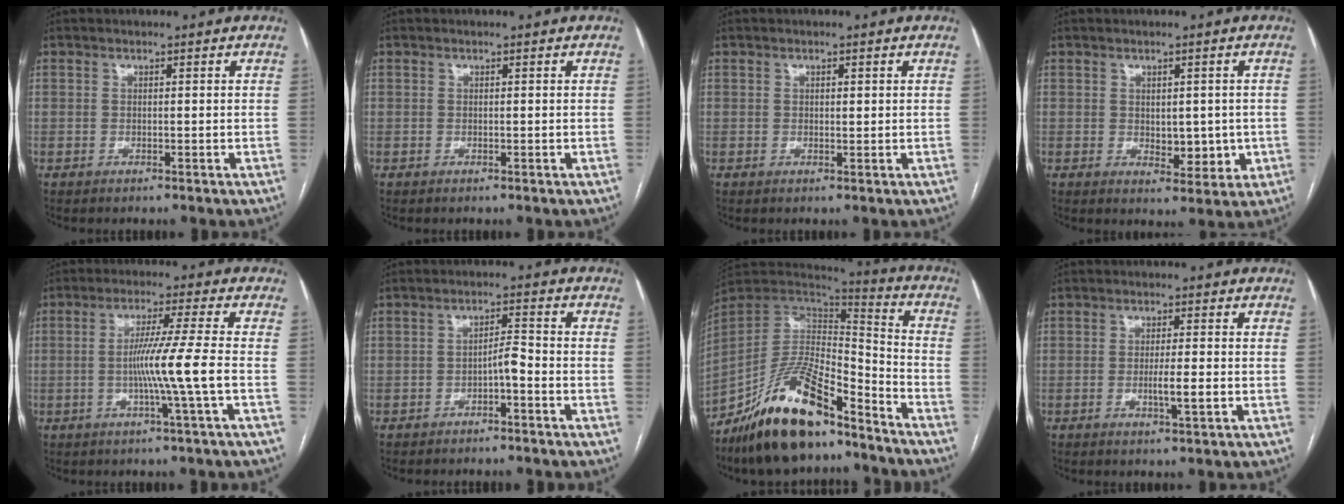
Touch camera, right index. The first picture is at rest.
{"total": 0.0}
{"total": 0.9, "force": [0.4, 0.4, 0.7], "torque": [-0.012, -0.001, 0.006]}
{"total": 5.3, "force": [-0.4, 2.8, 4.4], "torque": [-0.055, -0.002, 0.007]}
{"total": 8.0, "force": [-1.6, -2.1, 7.5], "torque": [-0.137, -0.006, -0.029]}
{"total": 2.9, "force": [-1.5, 0.5, 2.4], "torque": [-0.036, 0.008, -0.024]}
{"total": 19.6, "force": [-14.6, 5.5, 11.9], "torque": [-0.234, 0.004, -0.262]}
{"total": 3.6, "force": [-0.9, 0.0, 3.4], "torque": [-0.060, -0.005, -0.014]}